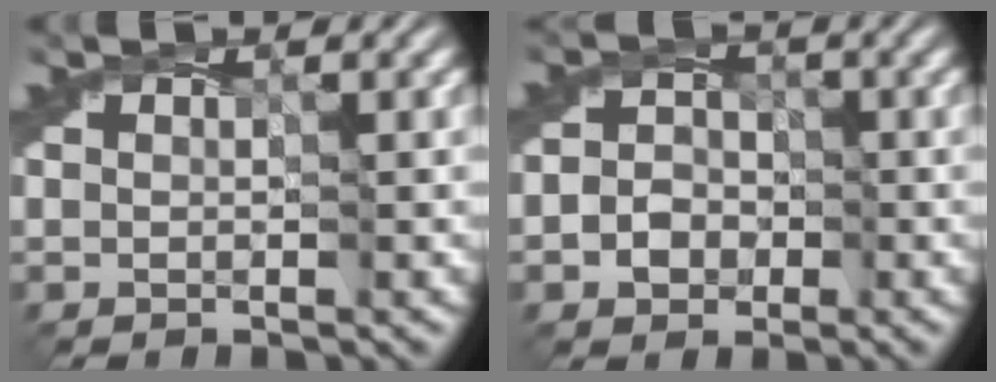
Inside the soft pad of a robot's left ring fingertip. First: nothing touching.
{"total": 2.7, "force": [-0.9, 2.3, 1.2], "torque": [-0.015, 0.000, -0.021]}